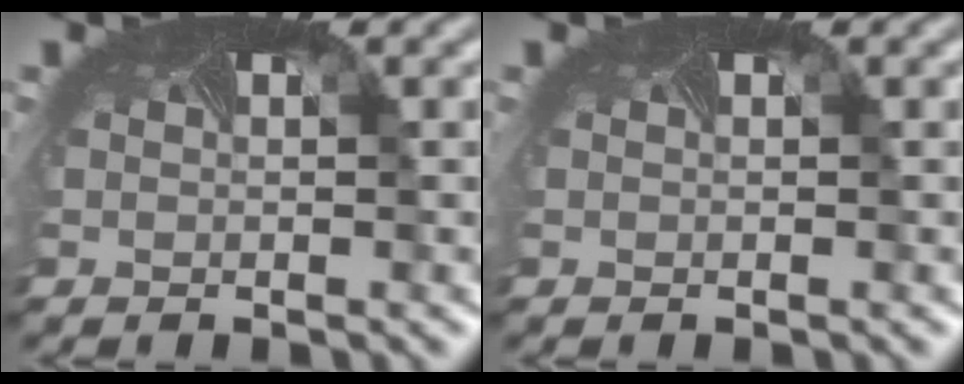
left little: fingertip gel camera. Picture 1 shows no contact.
{"total": 0.0}